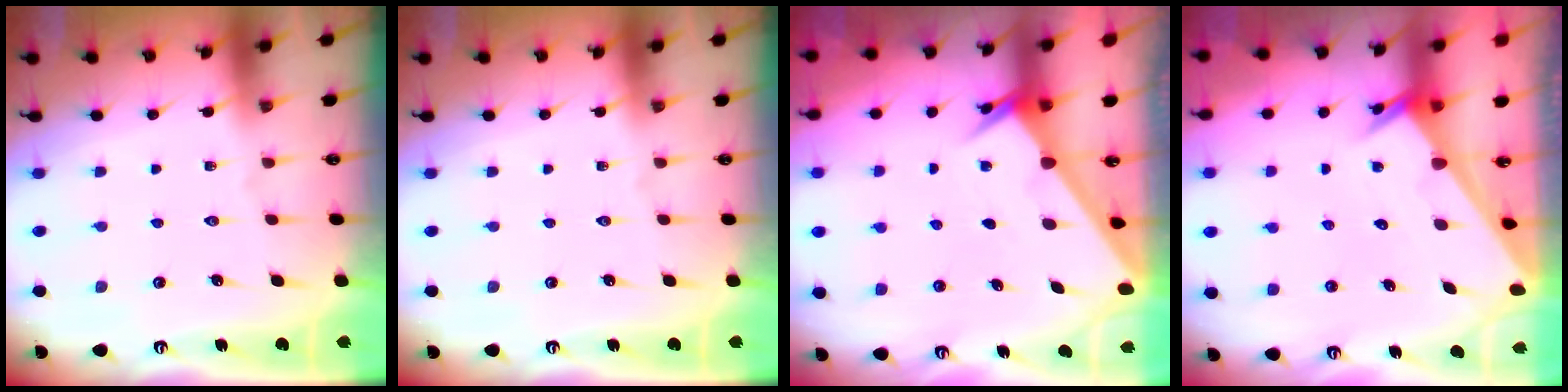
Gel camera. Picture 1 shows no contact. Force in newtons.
{"total": 0.0}
{"total": 2.0, "press": 2.0, "slide": 0.0}
{"total": 2.0, "press": 2.0, "slide": 0.2}